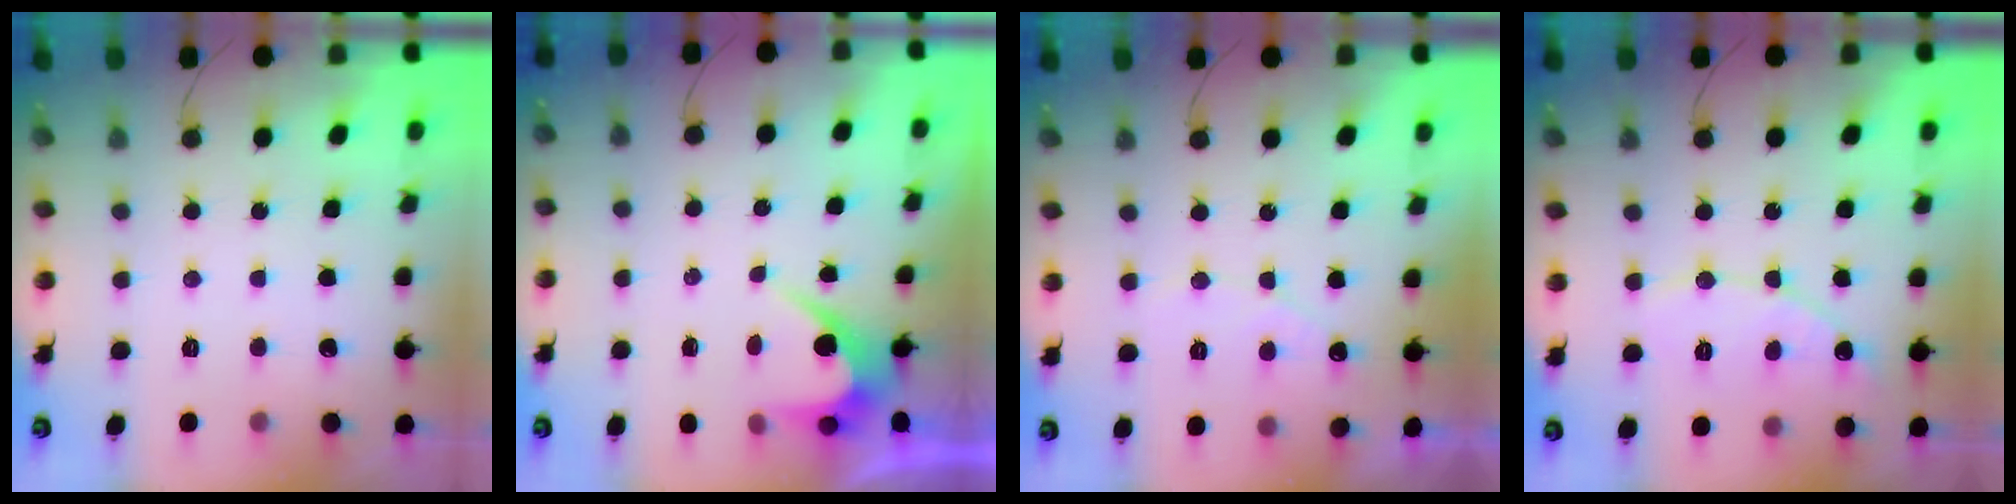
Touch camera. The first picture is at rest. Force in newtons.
{"total": 4.2, "press": 4.2, "slide": 0.2}
{"total": 4.4, "press": 4.3, "slide": 0.3}
{"total": 8.7, "press": 8.7, "slide": 0.7}